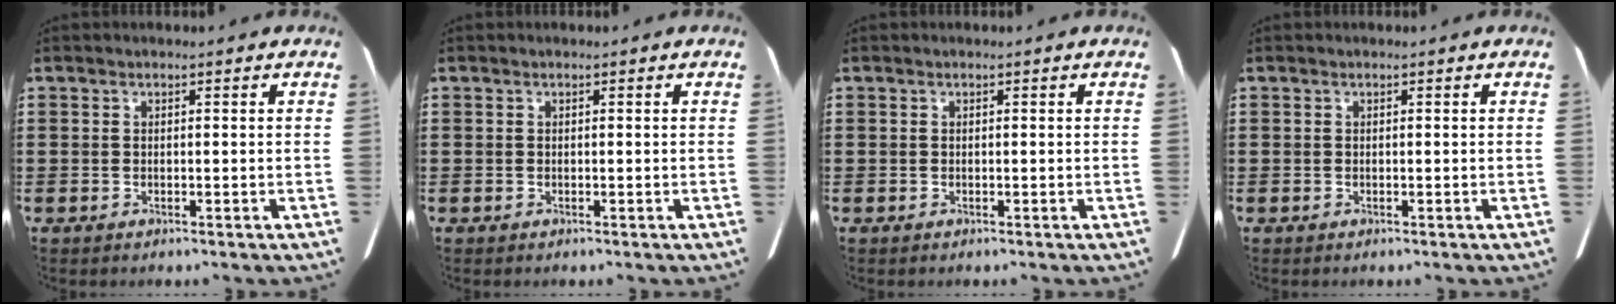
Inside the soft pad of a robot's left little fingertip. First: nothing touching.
{"total": 0.0}
{"total": 0.0}
{"total": 0.0}